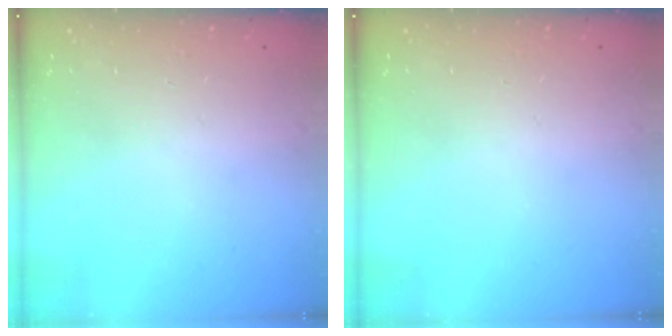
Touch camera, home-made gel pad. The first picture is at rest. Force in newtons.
{"total": 0.0}